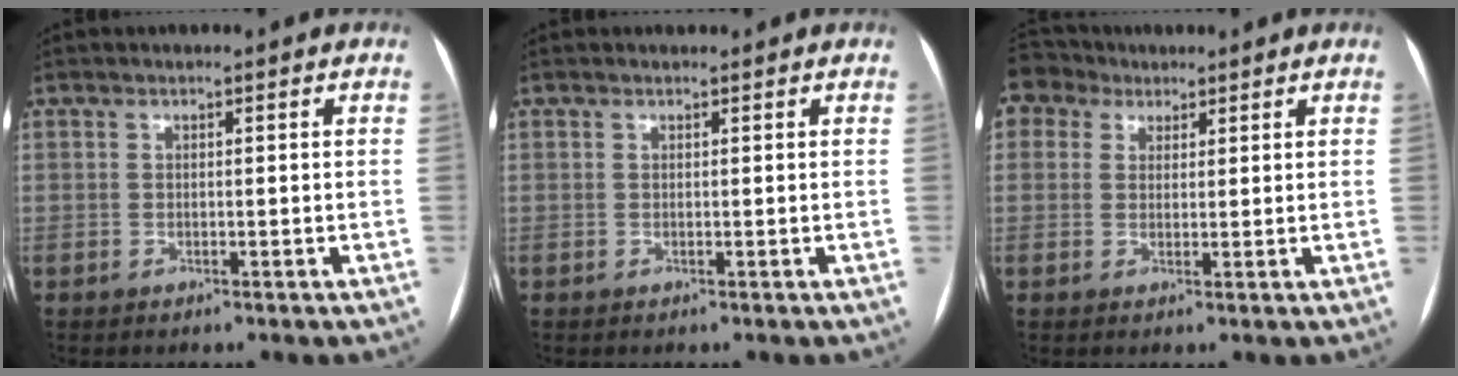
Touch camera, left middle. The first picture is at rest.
{"total": 0.6, "force": [0.5, 0.2, 0.0], "torque": [-0.005, 0.007, 0.009]}
{"total": 4.9, "force": [3.3, 3.5, 0.6], "torque": [-0.021, 0.030, 0.063]}